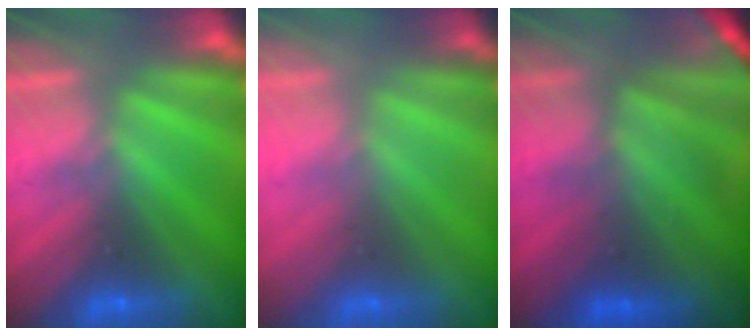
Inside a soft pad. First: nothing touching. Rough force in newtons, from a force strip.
{"total": 2.9}
{"total": 6.3}